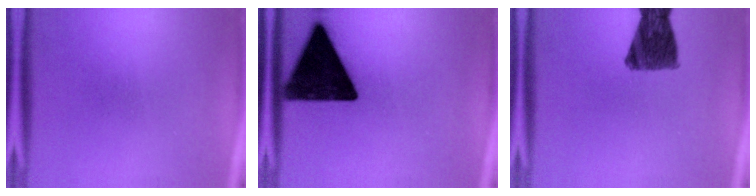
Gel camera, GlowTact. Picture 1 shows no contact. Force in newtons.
{"total": 18.0}
{"total": 10.0}